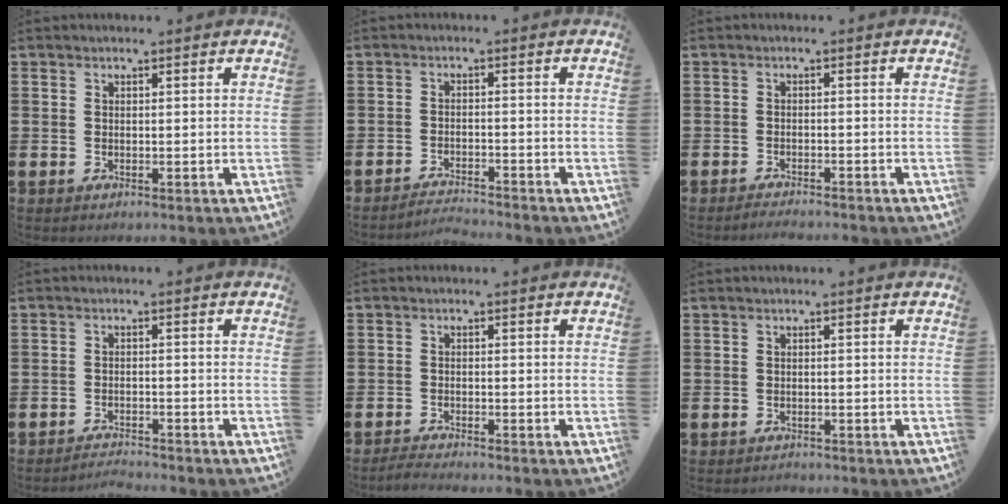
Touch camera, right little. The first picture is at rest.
{"total": 2.3, "force": [-2.3, -0.2, 0.0], "torque": [-0.003, 0.003, -0.049]}
{"total": 1.4, "force": [-1.3, -0.1, 0.1], "torque": [-0.004, 0.002, -0.027]}
{"total": 1.9, "force": [-1.9, -0.2, -0.1], "torque": [-0.002, 0.005, -0.040]}
{"total": 1.4, "force": [-1.4, -0.1, 0.3], "torque": [-0.007, 0.003, -0.028]}
{"total": 0.5, "force": [-0.5, 0.1, 0.0], "torque": [-0.002, -0.002, -0.011]}